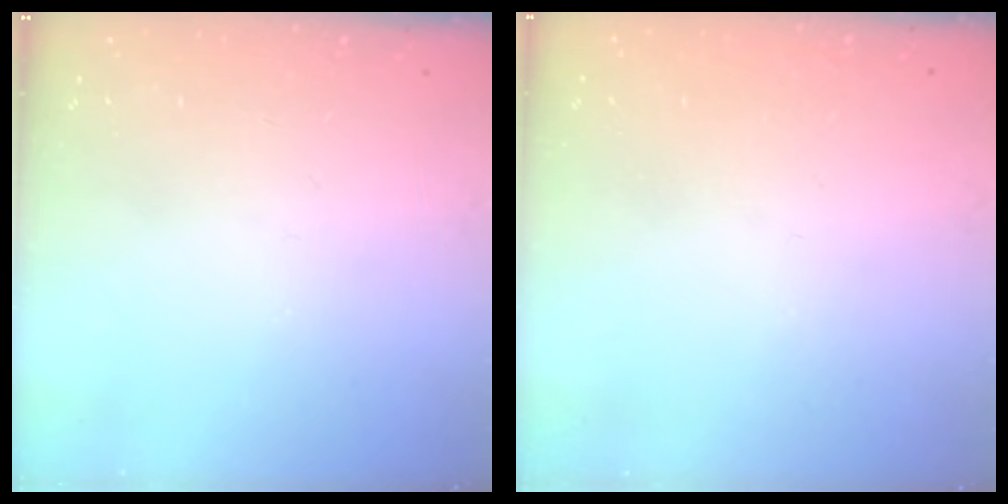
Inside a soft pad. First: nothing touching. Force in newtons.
{"total": 1.6, "press": 1.6, "slide": 0.1}